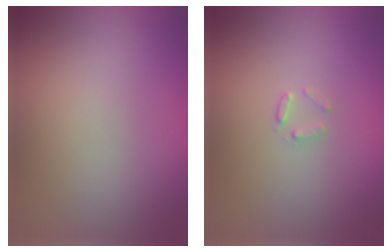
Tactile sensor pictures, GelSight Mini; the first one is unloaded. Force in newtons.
{"total": 1.0, "press": 1.0, "slide": 0.2}